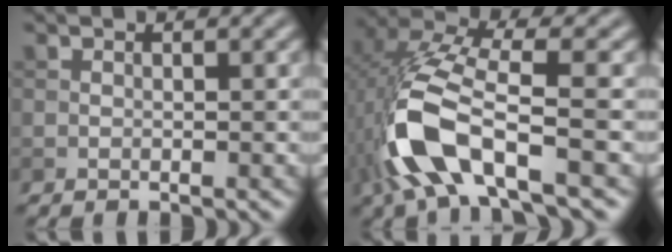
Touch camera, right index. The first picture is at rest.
{"total": 9.7, "force": [-3.2, 3.5, 8.4], "torque": [-0.193, 0.004, -0.071]}